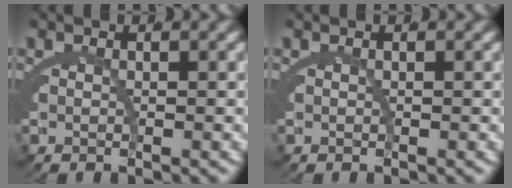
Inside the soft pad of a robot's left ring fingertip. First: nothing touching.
{"total": 0.0}